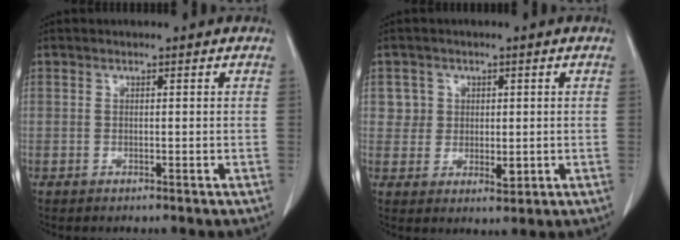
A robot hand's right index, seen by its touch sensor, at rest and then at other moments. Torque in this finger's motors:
{"motor_torque": [-0.03, 0.05, 0.00, 0.00]}